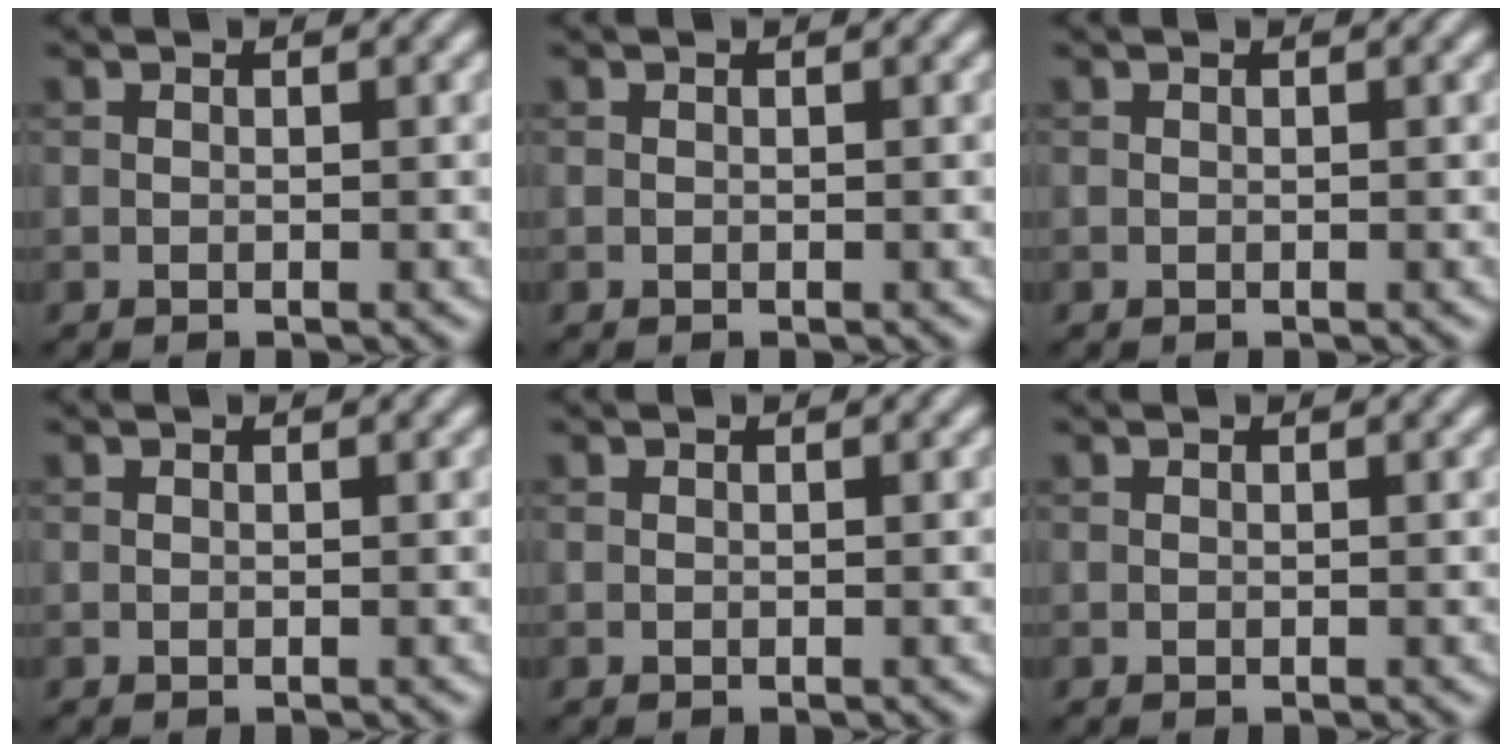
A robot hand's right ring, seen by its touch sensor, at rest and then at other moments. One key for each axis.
{"total": 0.0}
{"total": 0.0}
{"total": 0.0}
{"total": 0.0}
{"total": 0.0}